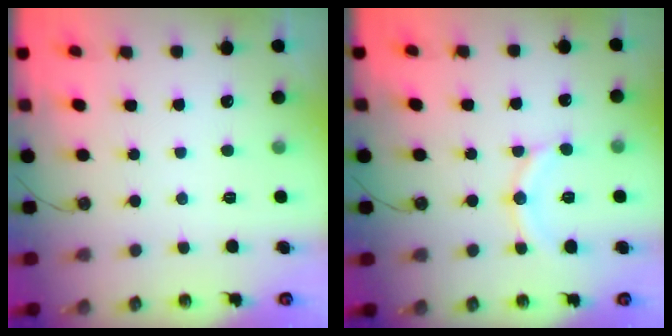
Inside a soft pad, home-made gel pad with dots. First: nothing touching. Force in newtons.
{"total": 11.8, "press": 11.8, "slide": 1.0}